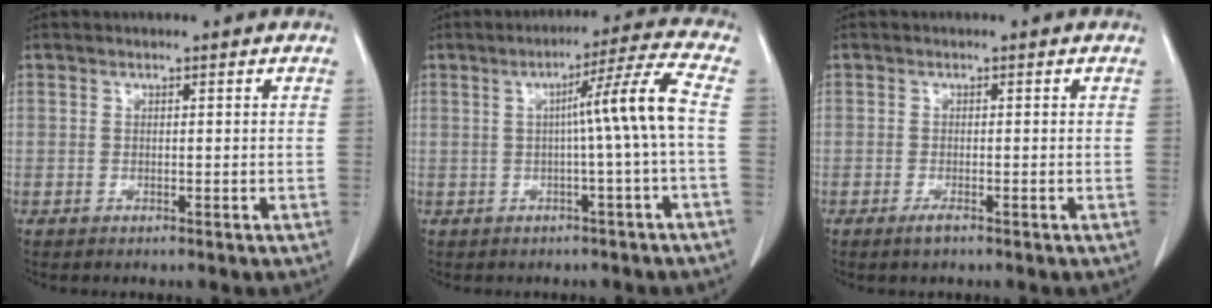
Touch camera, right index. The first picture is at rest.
{"total": 7.8, "force": [-0.2, -2.0, 7.6], "torque": [-0.116, 0.013, 0.000]}
{"total": 1.3, "force": [-0.9, 0.1, 0.9], "torque": [-0.021, -0.003, -0.016]}